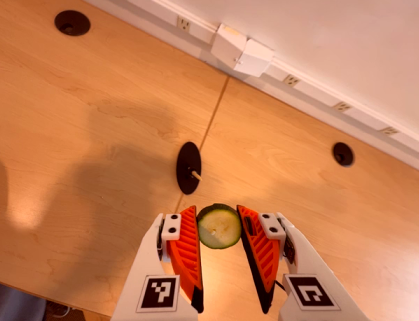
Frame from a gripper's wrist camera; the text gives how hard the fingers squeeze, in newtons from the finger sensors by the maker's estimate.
{"total": 8.1, "left": 8.0, "right": 8.1}